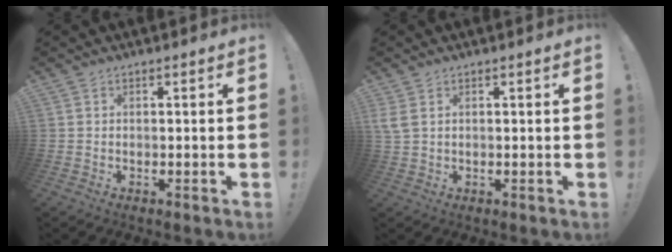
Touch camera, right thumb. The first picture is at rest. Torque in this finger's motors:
{"motor_torque": [-0.15, 0.35, 0.47, -0.09, 0.25]}